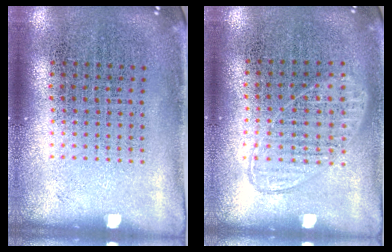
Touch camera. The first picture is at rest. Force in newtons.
{"total": 1.0, "press": 0.9, "slide": 0.3}